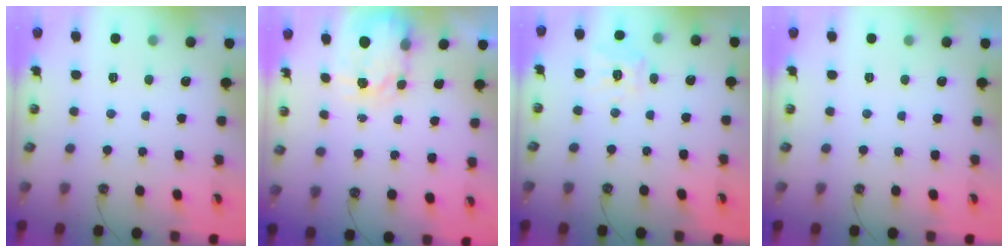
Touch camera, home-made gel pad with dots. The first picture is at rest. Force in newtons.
{"total": 4.1, "press": 4.0, "slide": 0.5}
{"total": 10.8, "press": 10.7, "slide": 1.3}
{"total": 0.0}